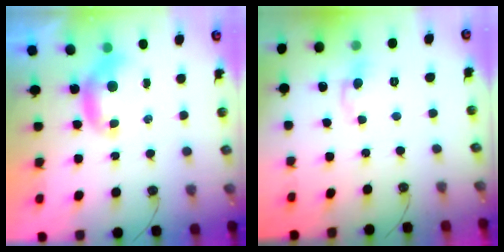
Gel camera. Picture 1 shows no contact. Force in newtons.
{"total": 1.5, "press": 1.5, "slide": 0.2}